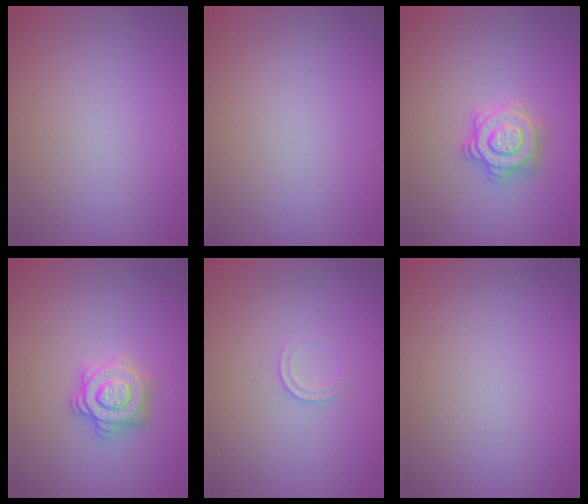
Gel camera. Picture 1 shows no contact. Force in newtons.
{"total": 0.0}
{"total": 2.9, "press": 2.8, "slide": 0.6}
{"total": 2.8, "press": 2.8, "slide": 0.2}
{"total": 0.7, "press": 0.3, "slide": 0.6}
{"total": 0.0}